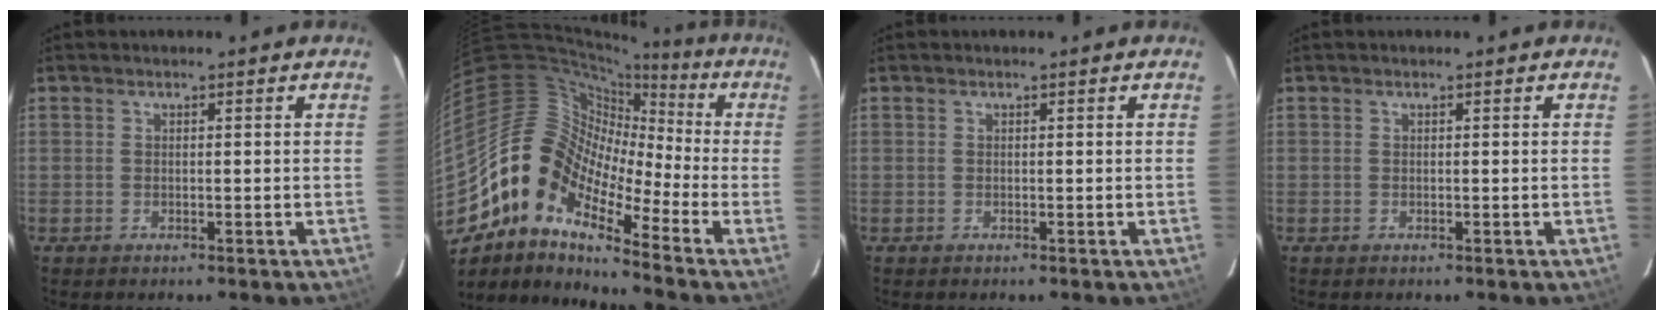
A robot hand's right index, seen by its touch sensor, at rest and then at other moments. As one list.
[{"total": 13.3, "force": [-7.6, 7.0, 8.4], "torque": [-0.135, 0.012, -0.171]}, {"total": 0.0}, {"total": 0.0}]